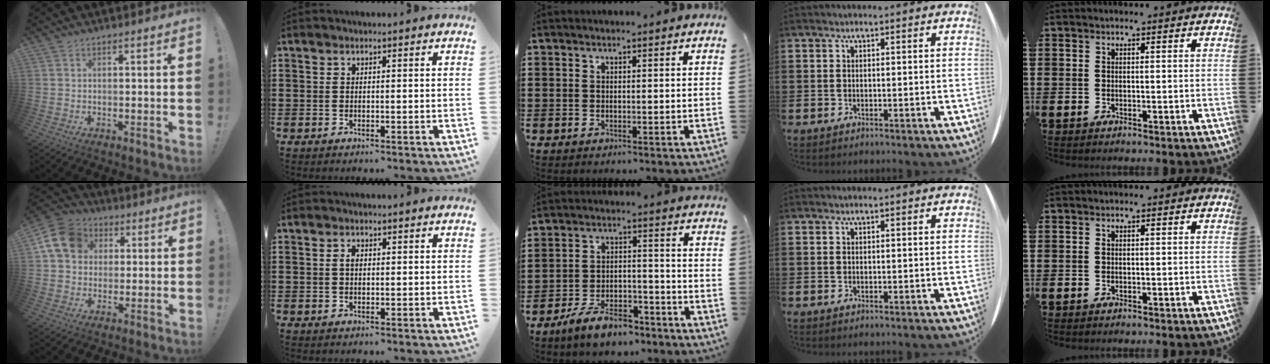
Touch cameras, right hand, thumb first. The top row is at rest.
{"thumb": {"total": 13.4, "force": [3.5, 10.9, 6.9], "torque": [-0.107, -0.001, 0.074]}, "index": {"total": 1.3, "force": [0.2, 0.8, 1.1], "torque": [-0.023, 0.005, 0.002]}, "middle": {"total": 7.3, "force": [-6.2, 2.1, 3.4], "torque": [-0.069, 0.010, -0.117]}}